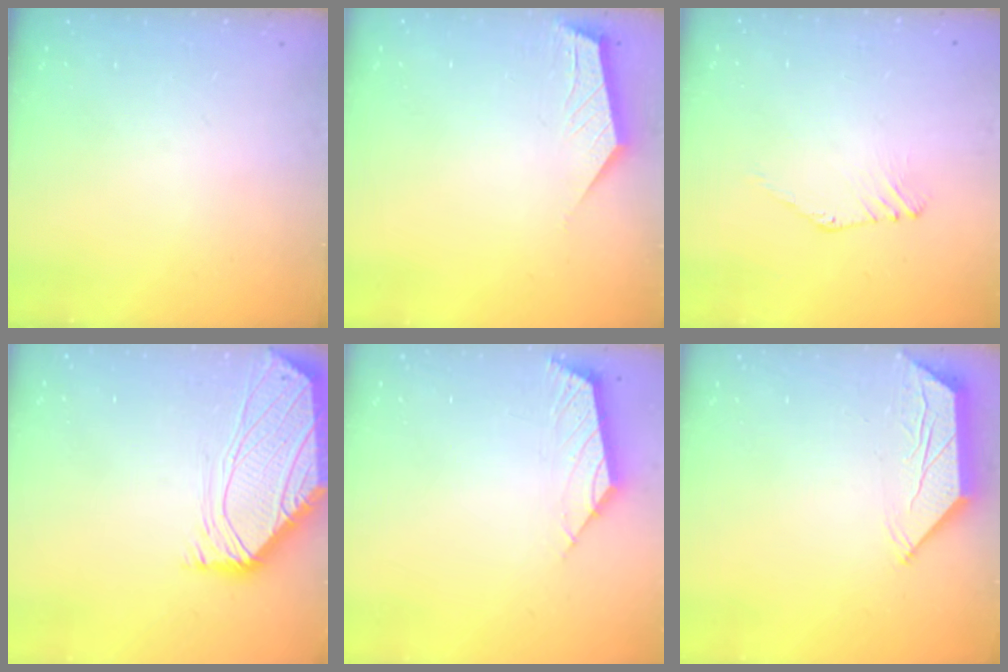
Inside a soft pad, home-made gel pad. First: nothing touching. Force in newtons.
{"total": 2.4, "press": 2.4, "slide": 0.3}
{"total": 0.0}
{"total": 1.0, "press": 0.9, "slide": 0.3}
{"total": 2.8, "press": 2.7, "slide": 0.7}
{"total": 3.3, "press": 3.3, "slide": 0.4}